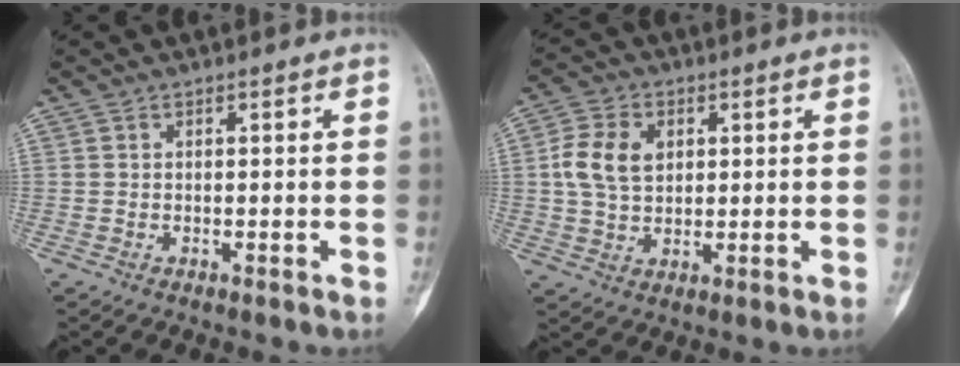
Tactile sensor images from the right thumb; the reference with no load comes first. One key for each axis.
{"total": 8.5, "fx": 1.7, "fy": 6.0, "fz": 5.7, "tx": -0.104, "ty": 0.002, "tz": 0.033}